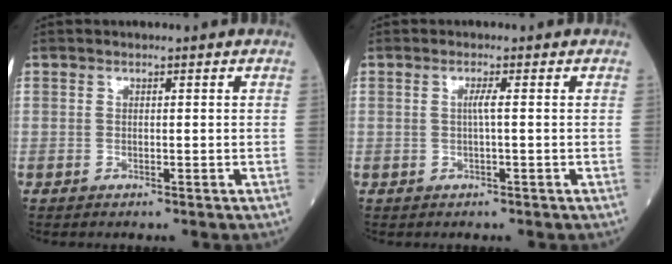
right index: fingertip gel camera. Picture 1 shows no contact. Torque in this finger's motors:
{"motor_torque": [0.31, 0.00, 0.15, 0.04]}